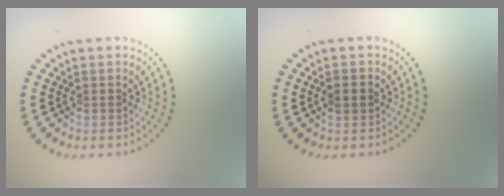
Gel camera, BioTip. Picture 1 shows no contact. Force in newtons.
{"total": 2.2, "press": 2.2, "slide": 0.2}